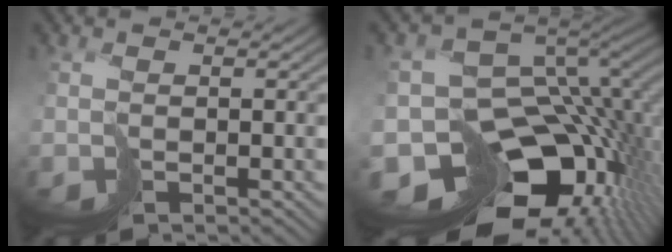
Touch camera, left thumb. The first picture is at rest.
{"total": 16.1, "force": [-6.7, 11.0, 9.6], "torque": [-0.177, -0.031, -0.094]}